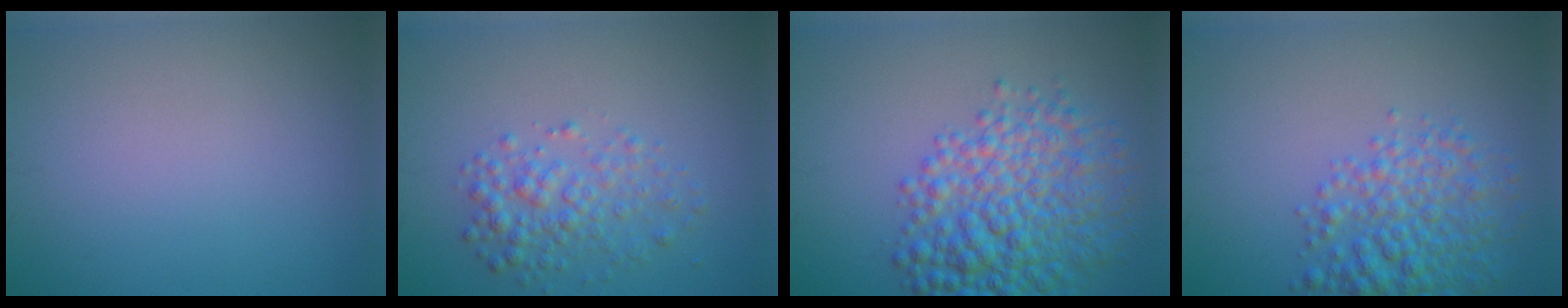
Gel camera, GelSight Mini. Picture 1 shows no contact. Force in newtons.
{"total": 3.2, "press": 3.2, "slide": 0.1}
{"total": 8.1, "press": 8.1, "slide": 0.2}
{"total": 5.0, "press": 5.0, "slide": 0.2}